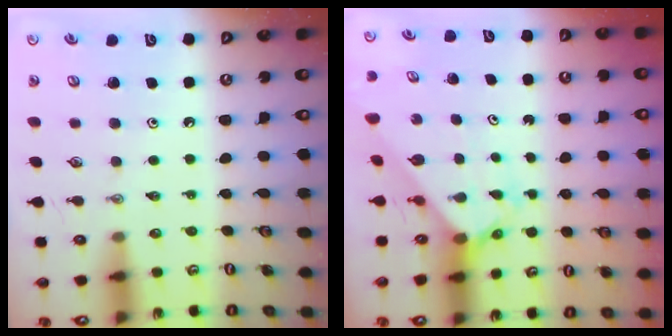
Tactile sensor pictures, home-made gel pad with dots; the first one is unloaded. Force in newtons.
{"total": 1.9, "press": 1.9, "slide": 0.1}